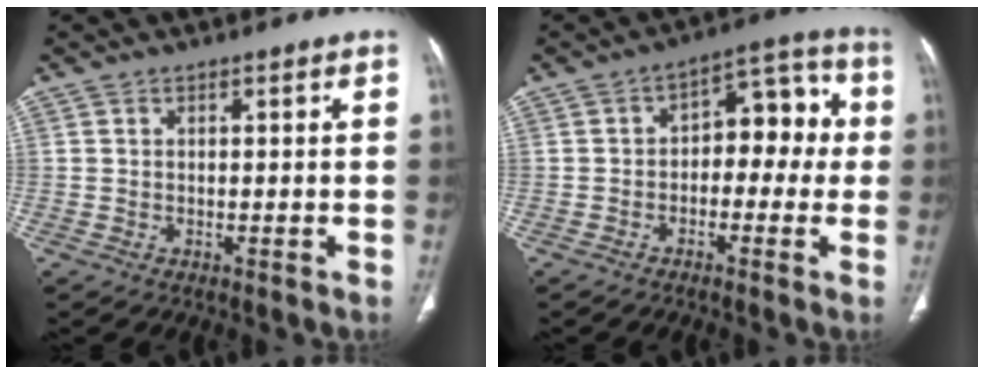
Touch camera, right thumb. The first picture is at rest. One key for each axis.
{"total": 10.5, "fx": -0.2, "fy": 6.5, "fz": 8.3, "tx": -0.062, "ty": 0.047, "tz": -0.016}